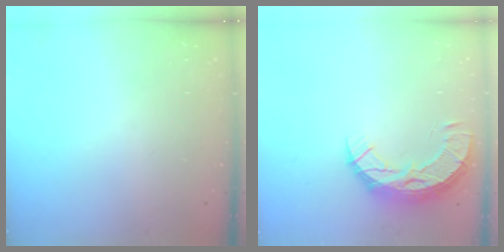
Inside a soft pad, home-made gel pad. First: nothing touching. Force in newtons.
{"total": 11.8, "press": 11.8, "slide": 1.0}